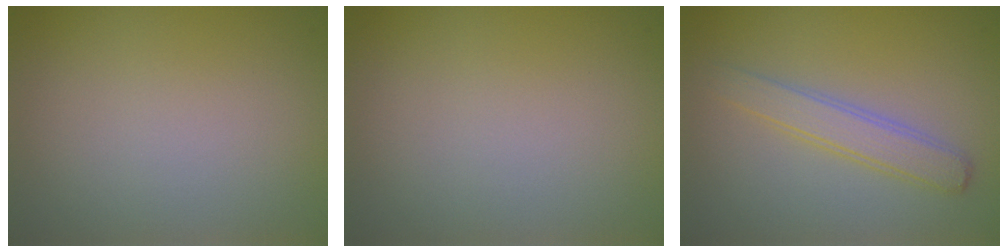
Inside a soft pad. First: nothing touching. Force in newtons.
{"total": 0.0}
{"total": 2.5, "press": 2.5, "slide": 0.1}